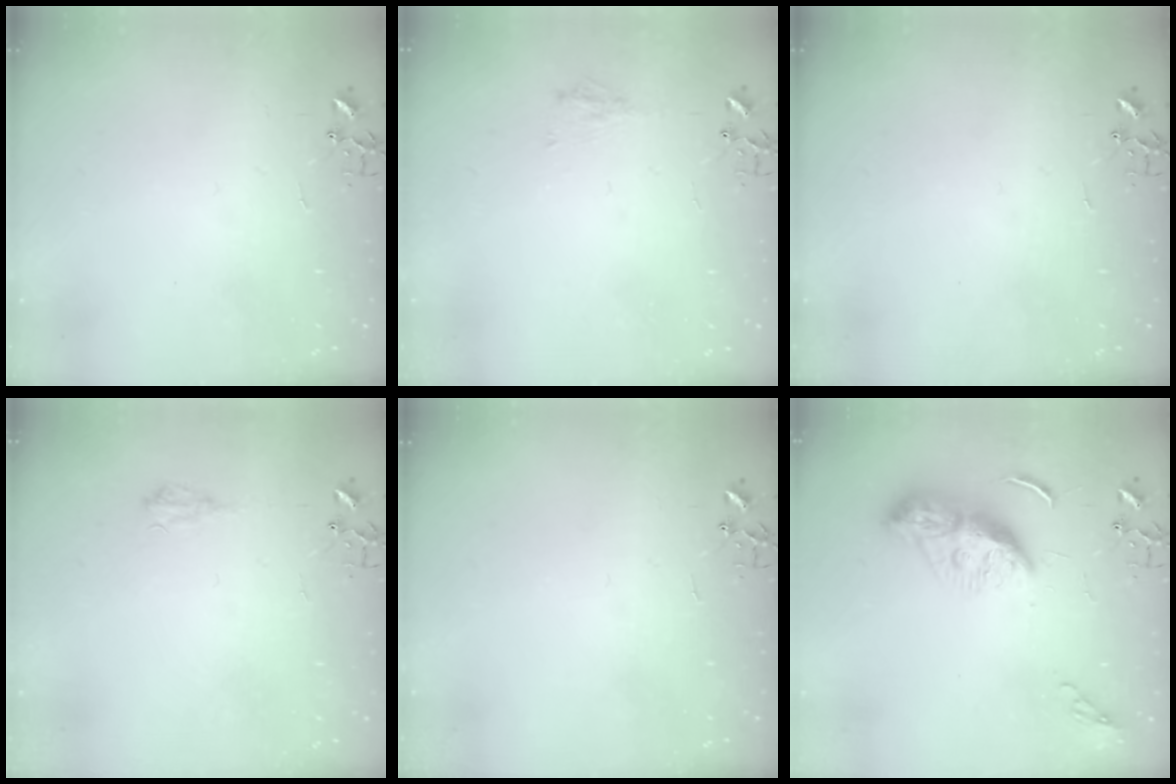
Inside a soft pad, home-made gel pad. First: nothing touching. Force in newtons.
{"total": 6.1, "press": 6.1, "slide": 0.1}
{"total": 0.0}
{"total": 7.0, "press": 6.9, "slide": 0.9}
{"total": 0.0}
{"total": 11.5, "press": 11.4, "slide": 0.6}